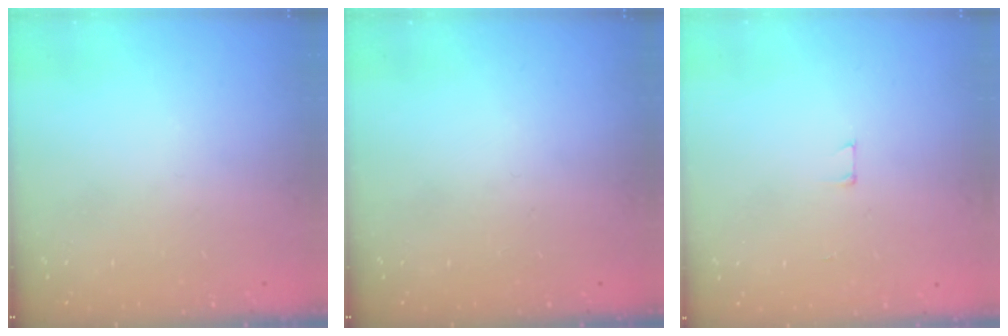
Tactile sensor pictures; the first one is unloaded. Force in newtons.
{"total": 0.0}
{"total": 2.9, "press": 2.9, "slide": 0.2}